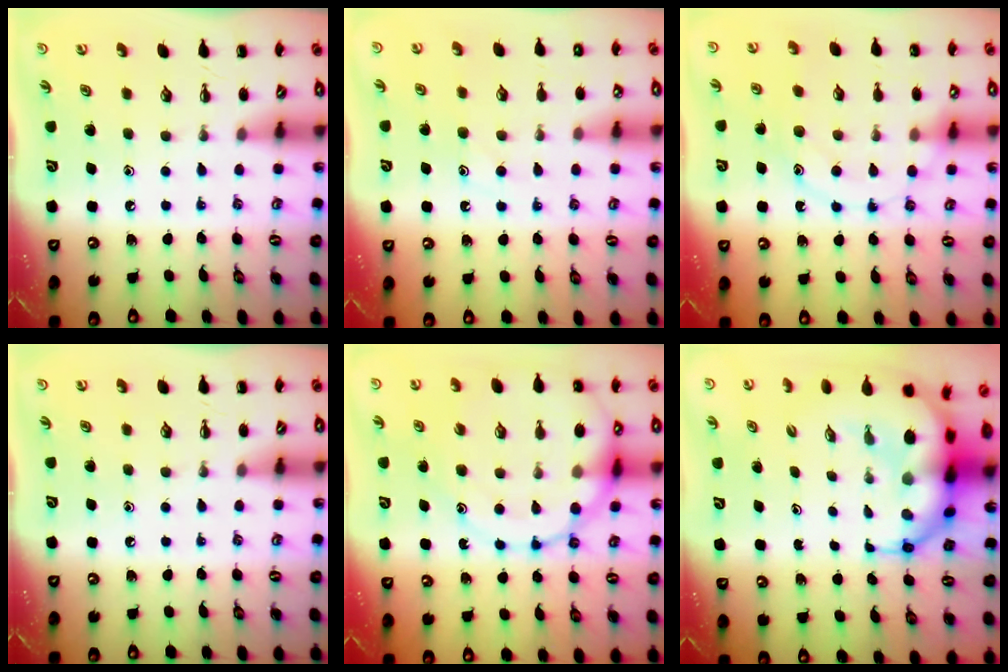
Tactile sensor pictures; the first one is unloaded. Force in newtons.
{"total": 8.6, "press": 8.5, "slide": 0.9}
{"total": 11.6, "press": 11.6, "slide": 0.6}
{"total": 0.0}
{"total": 19.1, "press": 18.8, "slide": 3.2}
{"total": 11.3, "press": 10.9, "slide": 3.2}